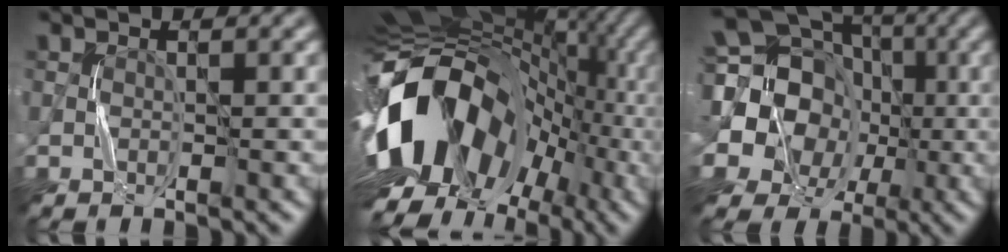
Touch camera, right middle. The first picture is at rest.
{"total": 15.8, "force": [-3.8, 10.9, 10.8], "torque": [-0.202, -0.007, -0.071]}
{"total": 17.0, "force": [1.6, 15.1, 7.6], "torque": [-0.180, 0.028, -0.013]}